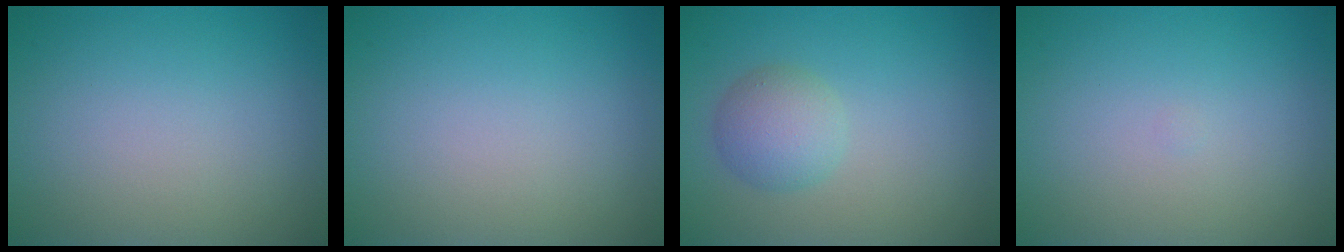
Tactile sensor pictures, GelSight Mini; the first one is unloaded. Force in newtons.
{"total": 0.0}
{"total": 2.9, "press": 2.9, "slide": 0.0}
{"total": 0.0}